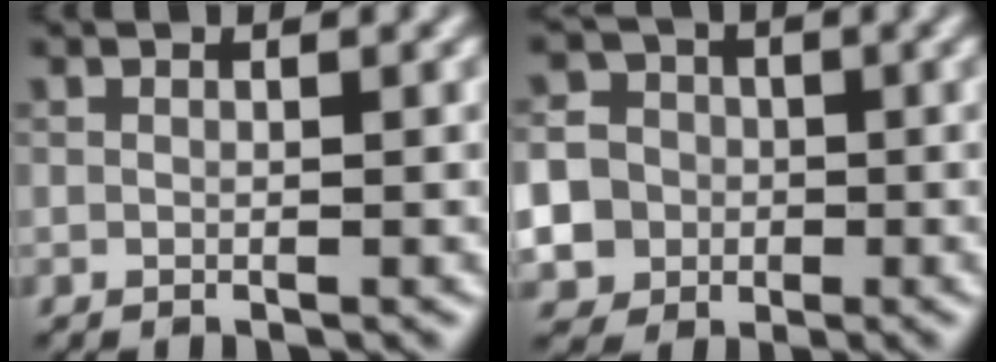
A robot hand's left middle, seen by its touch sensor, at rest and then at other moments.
{"total": 12.9, "force": [-3.3, 12.0, 3.4], "torque": [-0.094, -0.016, -0.087]}